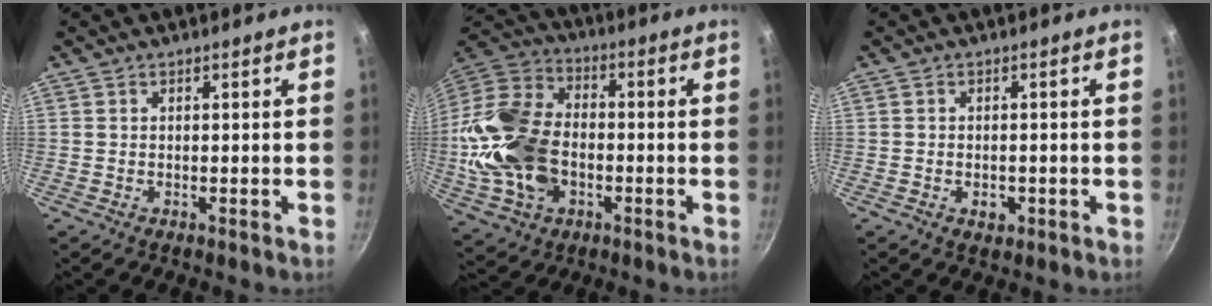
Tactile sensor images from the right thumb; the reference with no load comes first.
{"total": 20.3, "force": [-3.2, 14.1, 14.3], "torque": [-0.276, 0.033, -0.063]}
{"total": 2.6, "force": [-0.9, 1.8, 1.7], "torque": [-0.020, 0.005, -0.010]}